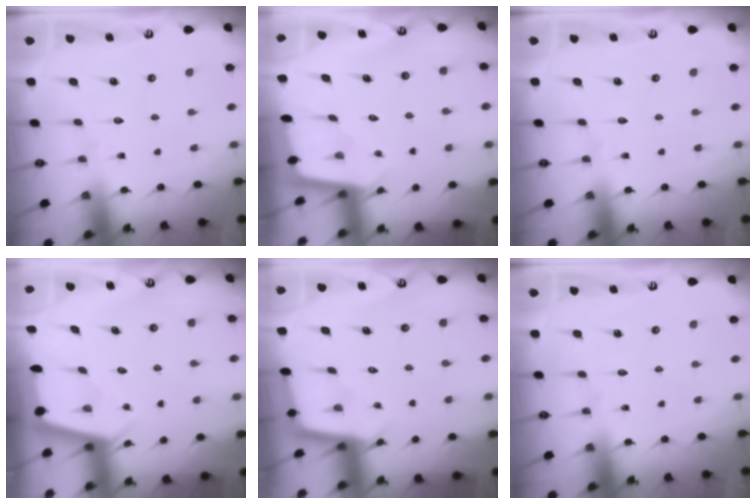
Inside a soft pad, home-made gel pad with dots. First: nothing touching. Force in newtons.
{"total": 2.0, "press": 2.0, "slide": 0.2}
{"total": 0.0}
{"total": 2.5, "press": 2.5, "slide": 0.3}
{"total": 2.5, "press": 2.5, "slide": 0.2}
{"total": 0.0}